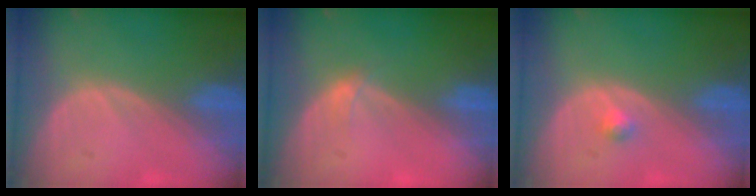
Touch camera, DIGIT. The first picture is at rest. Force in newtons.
{"total": 1.0, "press": 1.0, "slide": 0.1}
{"total": 1.3, "press": 1.1, "slide": 0.7}